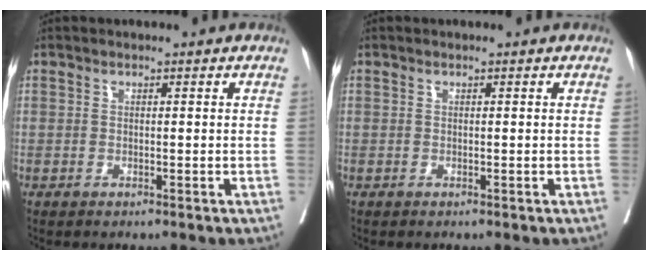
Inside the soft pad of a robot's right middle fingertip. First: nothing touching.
{"total": 0.0}